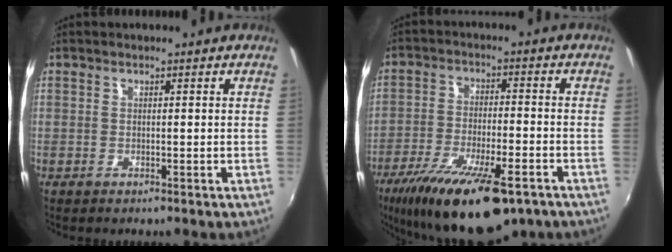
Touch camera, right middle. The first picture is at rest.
{"total": 19.9, "force": [-13.3, 6.0, 13.5], "torque": [-0.253, -0.055, -0.212]}